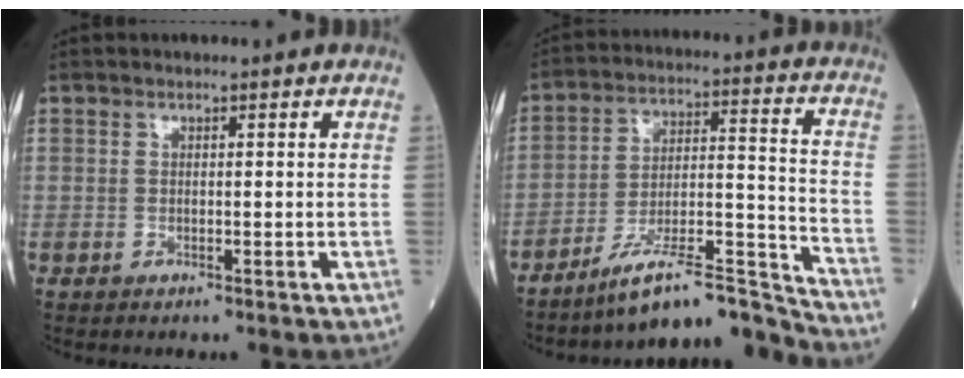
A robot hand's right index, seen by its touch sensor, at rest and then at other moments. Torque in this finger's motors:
{"motor_torque": [-0.71, -0.55, -0.08, -0.01]}